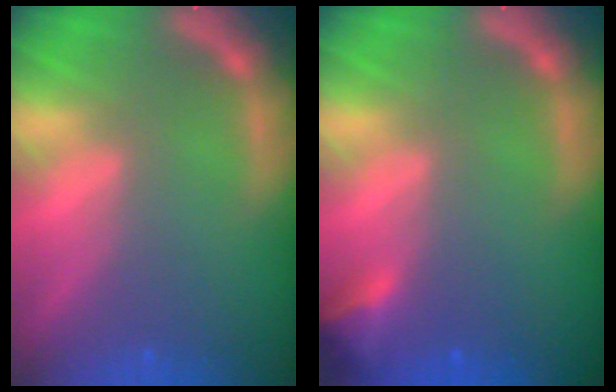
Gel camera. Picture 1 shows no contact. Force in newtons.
{"total": 2.4}